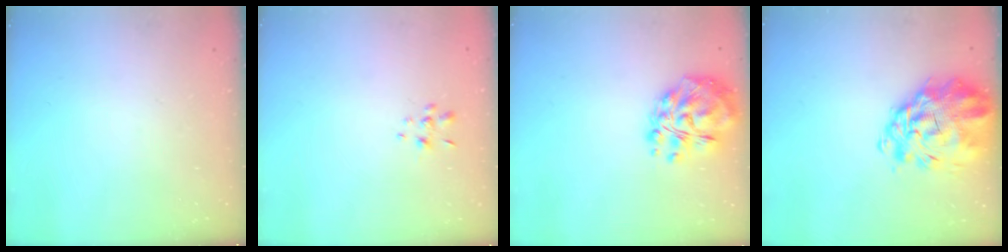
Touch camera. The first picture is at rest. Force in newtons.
{"total": 1.3, "press": 1.2, "slide": 0.5}
{"total": 14.0, "press": 13.5, "slide": 3.6}
{"total": 10.6, "press": 9.9, "slide": 3.9}